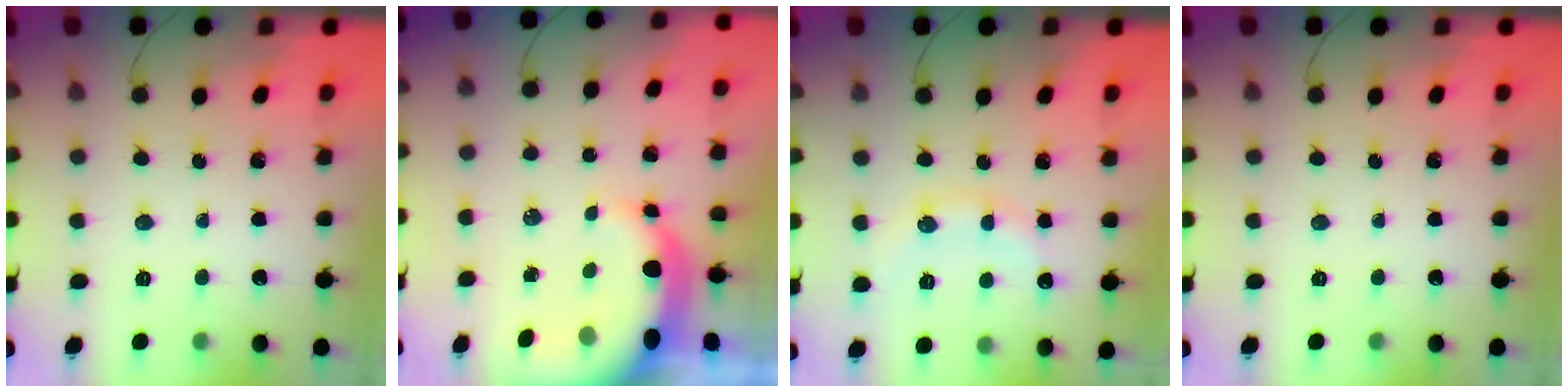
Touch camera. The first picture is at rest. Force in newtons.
{"total": 10.5, "press": 10.3, "slide": 2.0}
{"total": 12.3, "press": 12.2, "slide": 0.8}
{"total": 0.0}